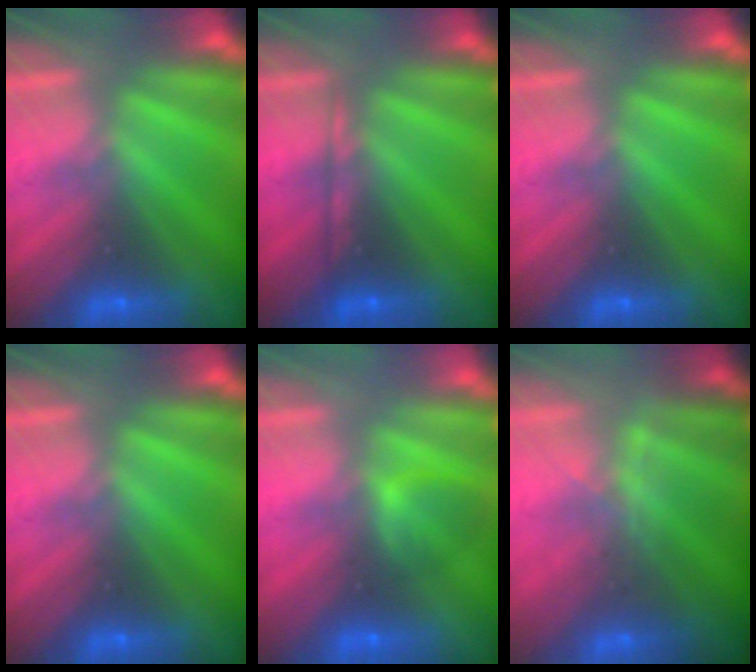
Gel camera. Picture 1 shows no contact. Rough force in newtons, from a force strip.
{"total": 2.1}
{"total": 0.0}
{"total": 0.0}
{"total": 2.1}
{"total": 10.0}